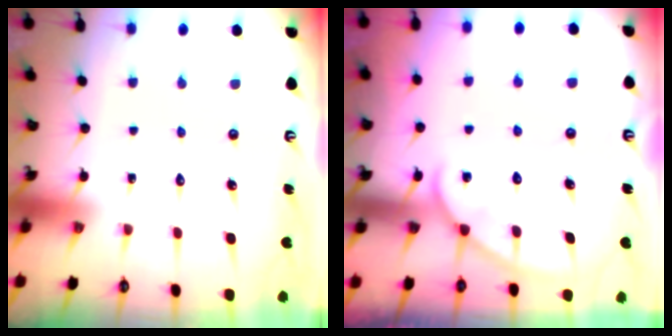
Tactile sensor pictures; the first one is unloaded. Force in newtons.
{"total": 3.3, "press": 3.3, "slide": 0.3}